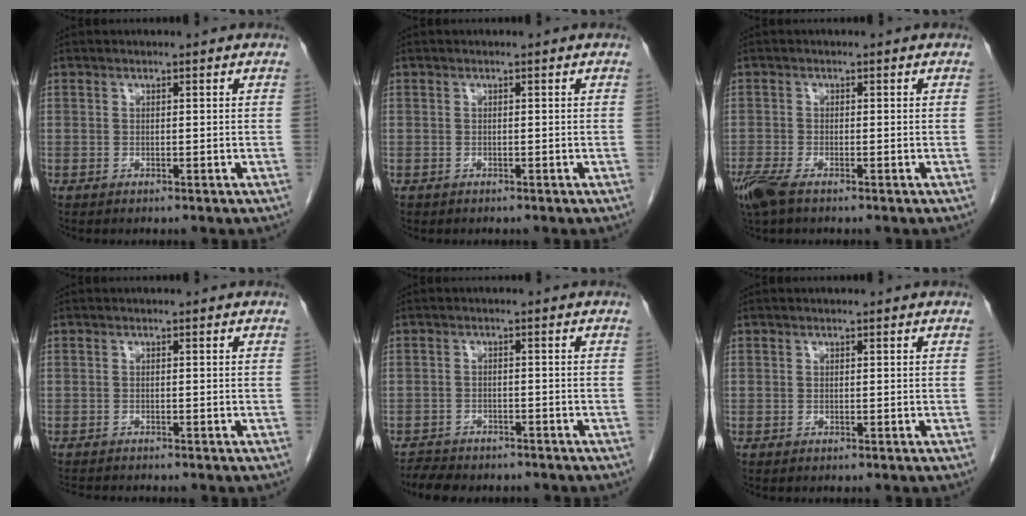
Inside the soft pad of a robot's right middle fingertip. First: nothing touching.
{"total": 0.0}
{"total": 4.2, "force": [-2.9, 1.1, 2.8], "torque": [-0.065, -0.012, -0.054]}
{"total": 3.0, "force": [-2.9, 0.0, 0.7], "torque": [-0.013, -0.013, -0.046]}
{"total": 6.6, "force": [-5.9, 2.2, 2.0], "torque": [-0.041, -0.008, -0.085]}
{"total": 0.0}